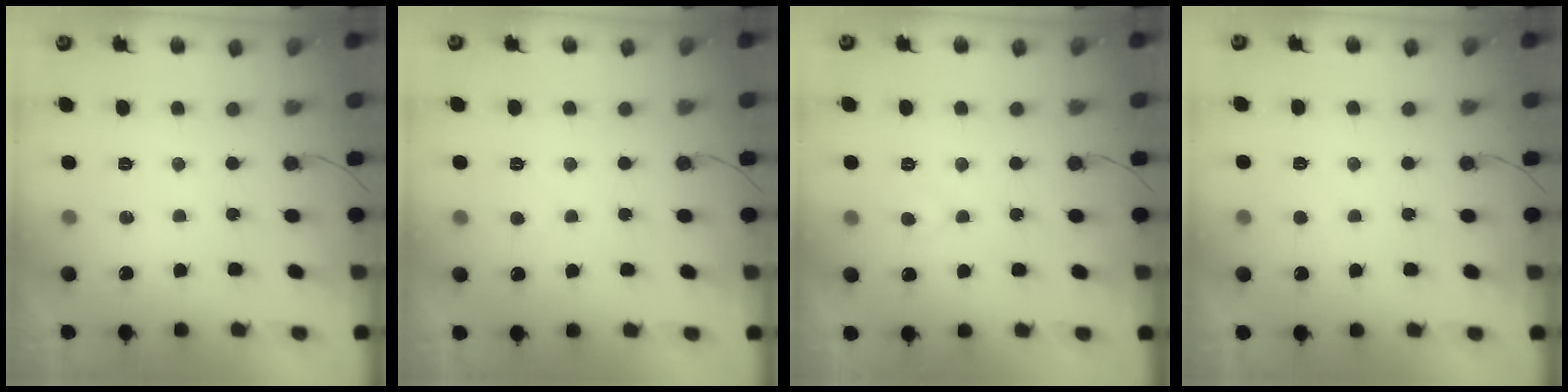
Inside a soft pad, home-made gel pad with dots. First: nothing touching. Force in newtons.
{"total": 2.6, "press": 2.6, "slide": 0.3}
{"total": 3.8, "press": 3.8, "slide": 0.4}
{"total": 2.4, "press": 2.4, "slide": 0.2}